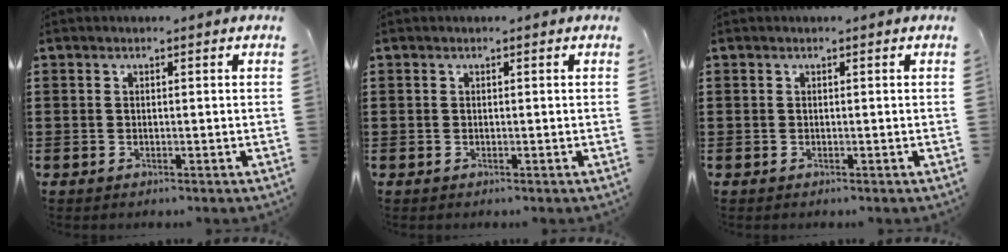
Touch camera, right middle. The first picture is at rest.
{"total": 0.0}
{"total": 0.0}